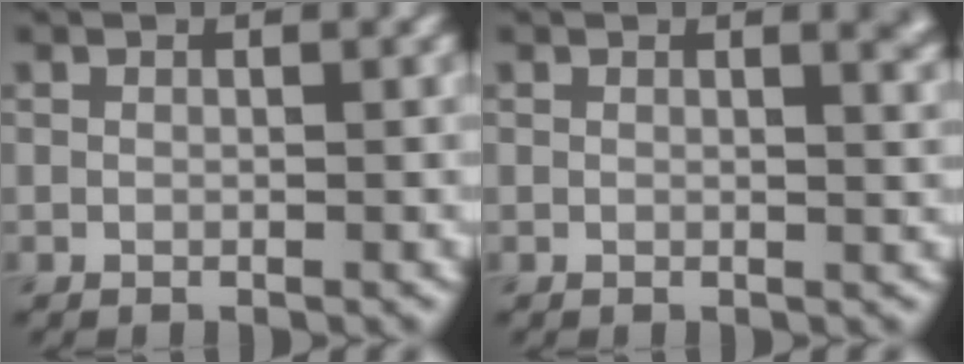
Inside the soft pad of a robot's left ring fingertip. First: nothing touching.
{"total": 1.9, "force": [1.2, 0.7, 1.3], "torque": [-0.003, 0.002, 0.013]}